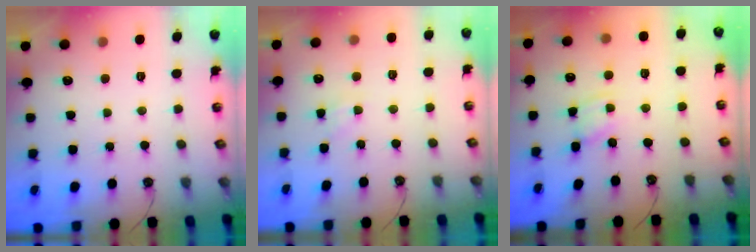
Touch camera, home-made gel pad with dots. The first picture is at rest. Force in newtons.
{"total": 1.1, "press": 1.0, "slide": 0.2}
{"total": 1.2, "press": 1.2, "slide": 0.2}